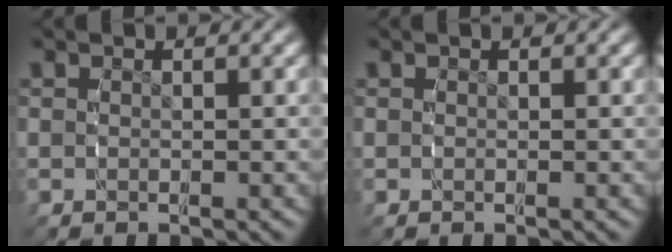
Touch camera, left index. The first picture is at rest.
{"total": 0.0}